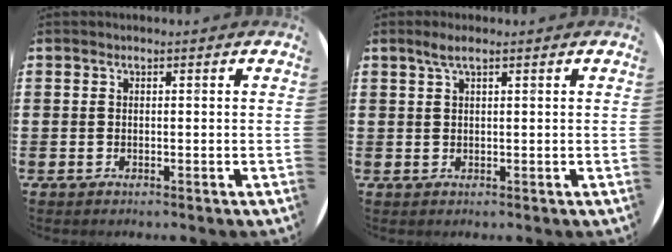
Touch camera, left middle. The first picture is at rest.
{"total": 2.0, "force": [1.2, 0.2, 1.6], "torque": [-0.032, 0.004, 0.020]}